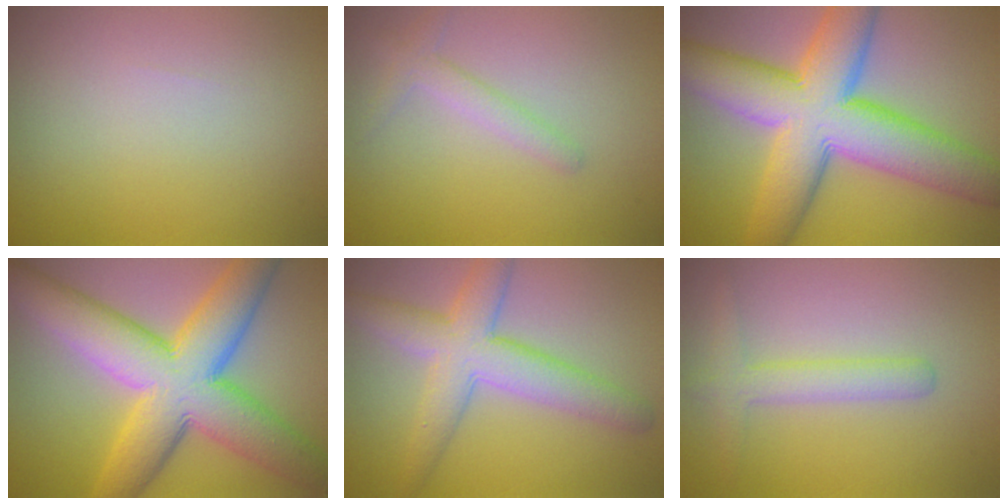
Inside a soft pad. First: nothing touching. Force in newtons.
{"total": 1.8, "press": 1.8, "slide": 0.1}
{"total": 12.5, "press": 12.5, "slide": 0.3}
{"total": 12.0, "press": 12.0, "slide": 0.3}
{"total": 5.8, "press": 5.8, "slide": 0.2}
{"total": 2.5, "press": 2.5, "slide": 0.1}